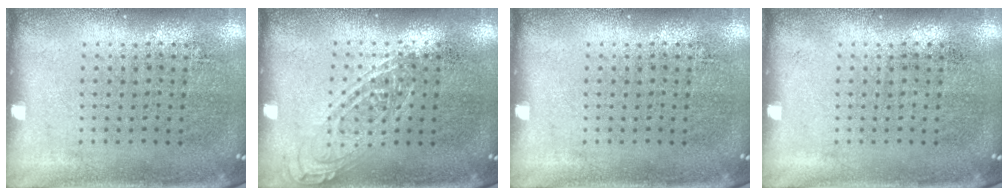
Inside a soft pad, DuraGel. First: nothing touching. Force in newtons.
{"total": 1.0, "press": 1.0, "slide": 0.1}
{"total": 0.0}
{"total": 0.0}